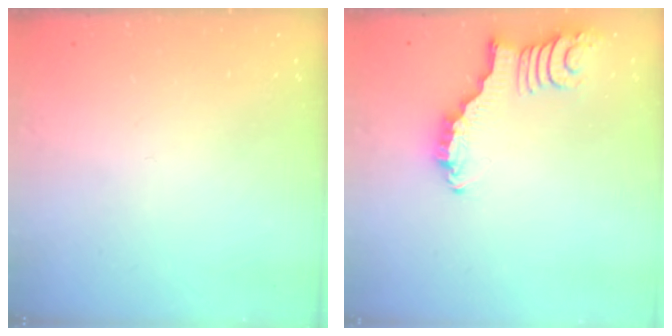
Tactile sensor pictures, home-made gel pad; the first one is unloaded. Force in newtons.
{"total": 2.4, "press": 2.4, "slide": 0.3}